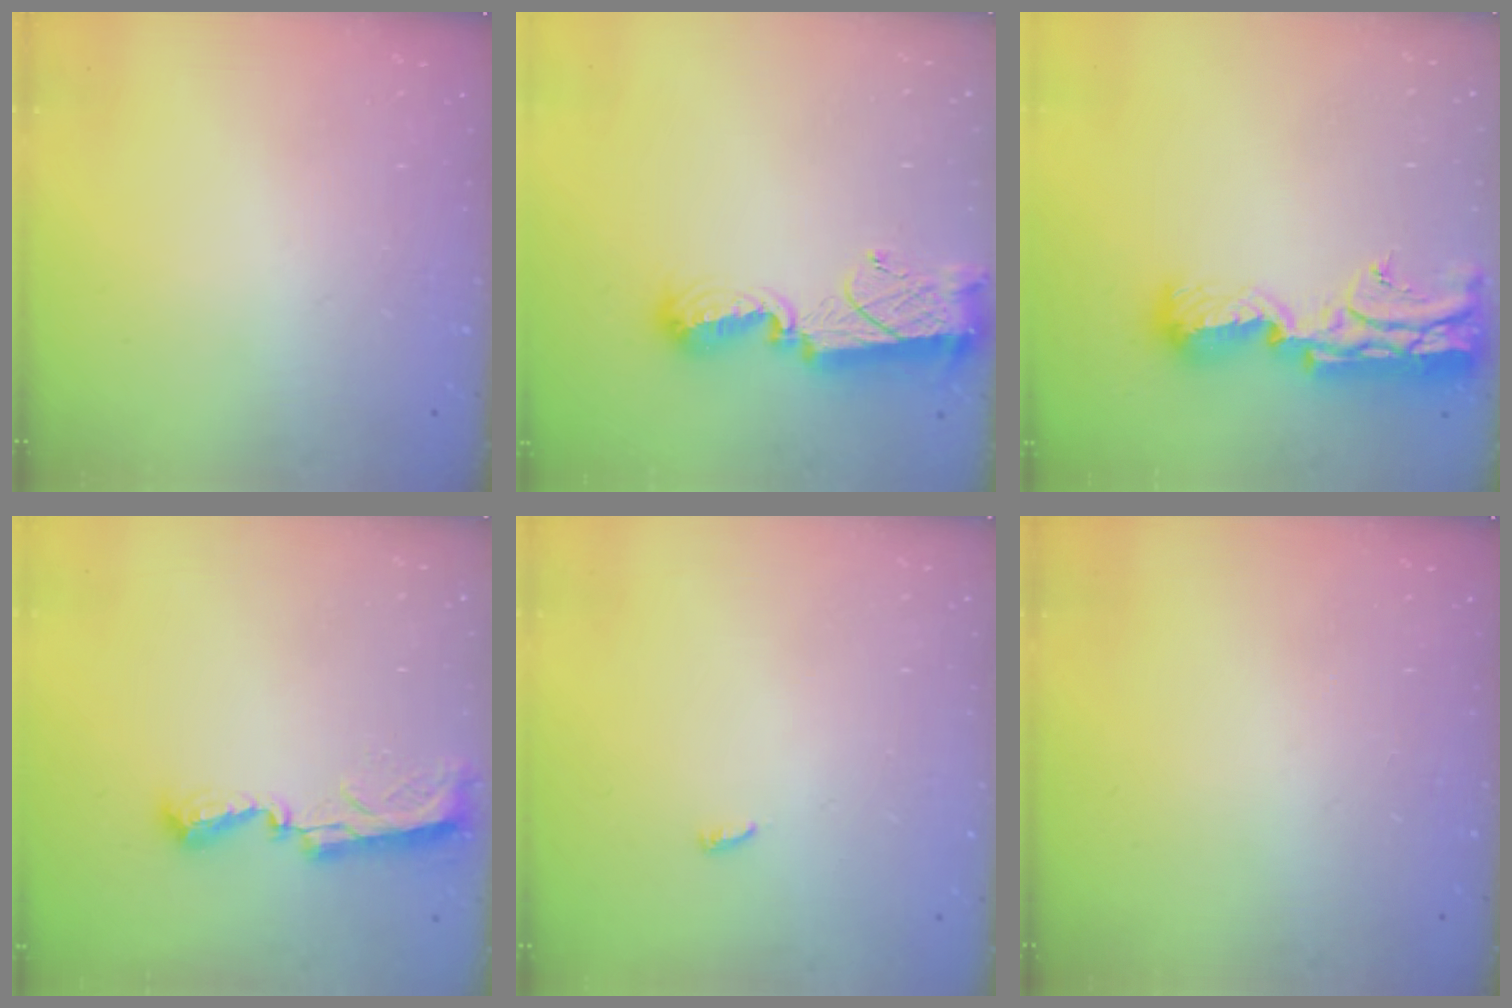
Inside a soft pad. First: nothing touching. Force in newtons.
{"total": 11.4, "press": 11.4, "slide": 0.8}
{"total": 20.1, "press": 19.4, "slide": 5.5}
{"total": 8.3, "press": 8.2, "slide": 0.4}
{"total": 2.5, "press": 2.5, "slide": 0.2}
{"total": 0.0}